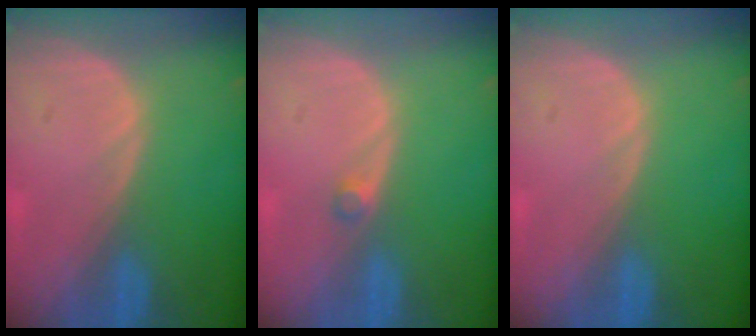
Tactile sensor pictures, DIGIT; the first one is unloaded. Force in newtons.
{"total": 1.3, "press": 1.1, "slide": 0.6}
{"total": 0.0}